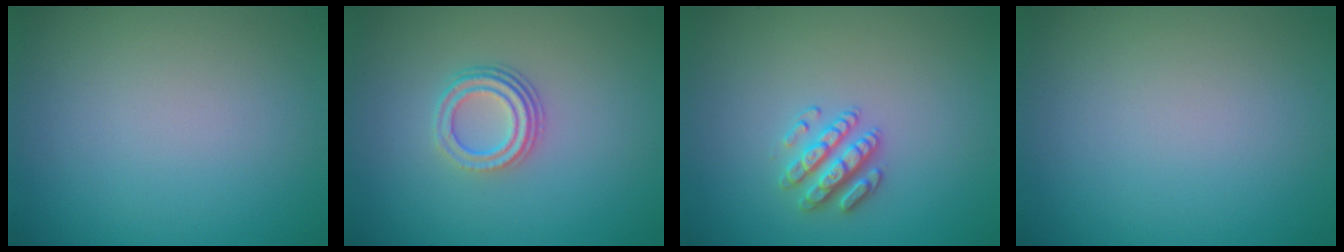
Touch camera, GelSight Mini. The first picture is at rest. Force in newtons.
{"total": 3.2, "press": 2.3, "slide": 2.3}
{"total": 2.6, "press": 2.6, "slide": 0.6}
{"total": 0.0}